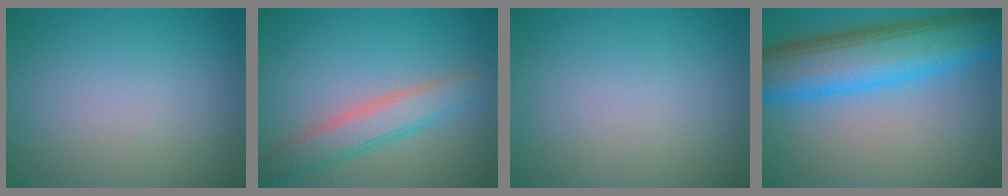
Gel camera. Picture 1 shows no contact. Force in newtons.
{"total": 4.0, "press": 4.0, "slide": 0.4}
{"total": 0.0}
{"total": 10.9, "press": 10.9, "slide": 0.2}